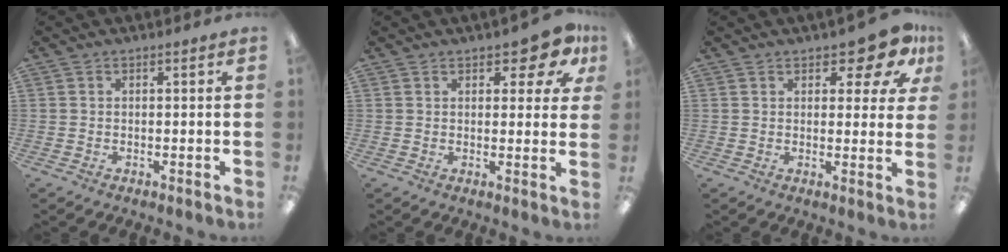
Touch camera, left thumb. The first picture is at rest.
{"total": 6.8, "force": [4.3, 2.9, 4.4], "torque": [-0.051, -0.018, 0.071]}
{"total": 8.6, "force": [5.7, 3.4, 5.5], "torque": [-0.061, -0.031, 0.095]}